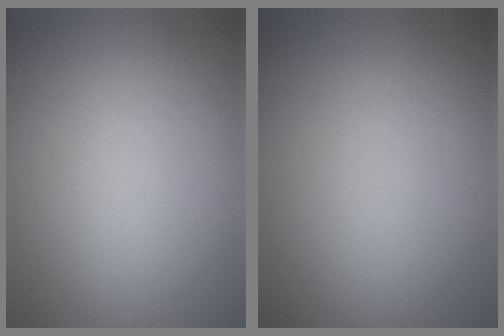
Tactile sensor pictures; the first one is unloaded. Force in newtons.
{"total": 0.0}